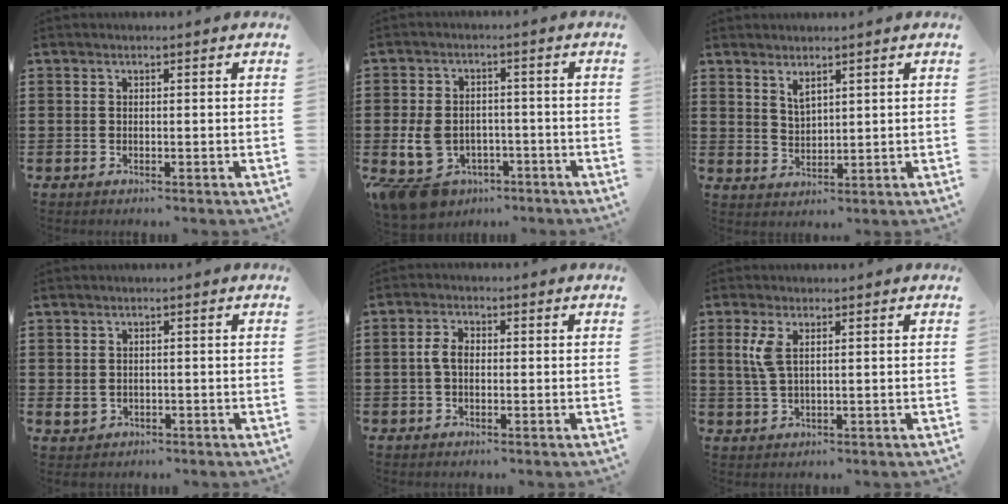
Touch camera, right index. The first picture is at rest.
{"total": 6.5, "force": [-3.2, 4.4, 3.6], "torque": [-0.100, 0.007, -0.068]}
{"total": 2.5, "force": [1.9, 1.2, 1.1], "torque": [-0.026, 0.002, 0.036]}
{"total": 1.6, "force": [-0.3, 1.4, 0.7], "torque": [-0.018, 0.001, -0.007]}
{"total": 3.0, "force": [-0.1, 1.8, 2.4], "torque": [-0.055, 0.004, -0.004]}
{"total": 3.6, "force": [1.1, 1.4, 3.1], "torque": [-0.074, 0.003, 0.016]}